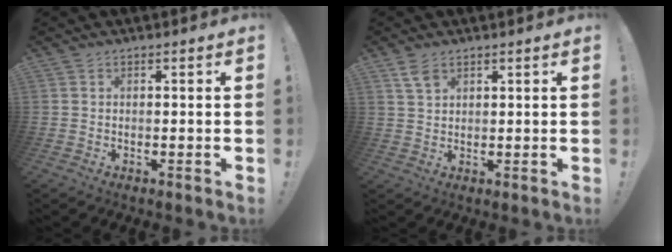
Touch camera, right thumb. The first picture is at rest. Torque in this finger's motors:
{"motor_torque": [0.01, 0.00, 0.00, 0.19, 0.00]}